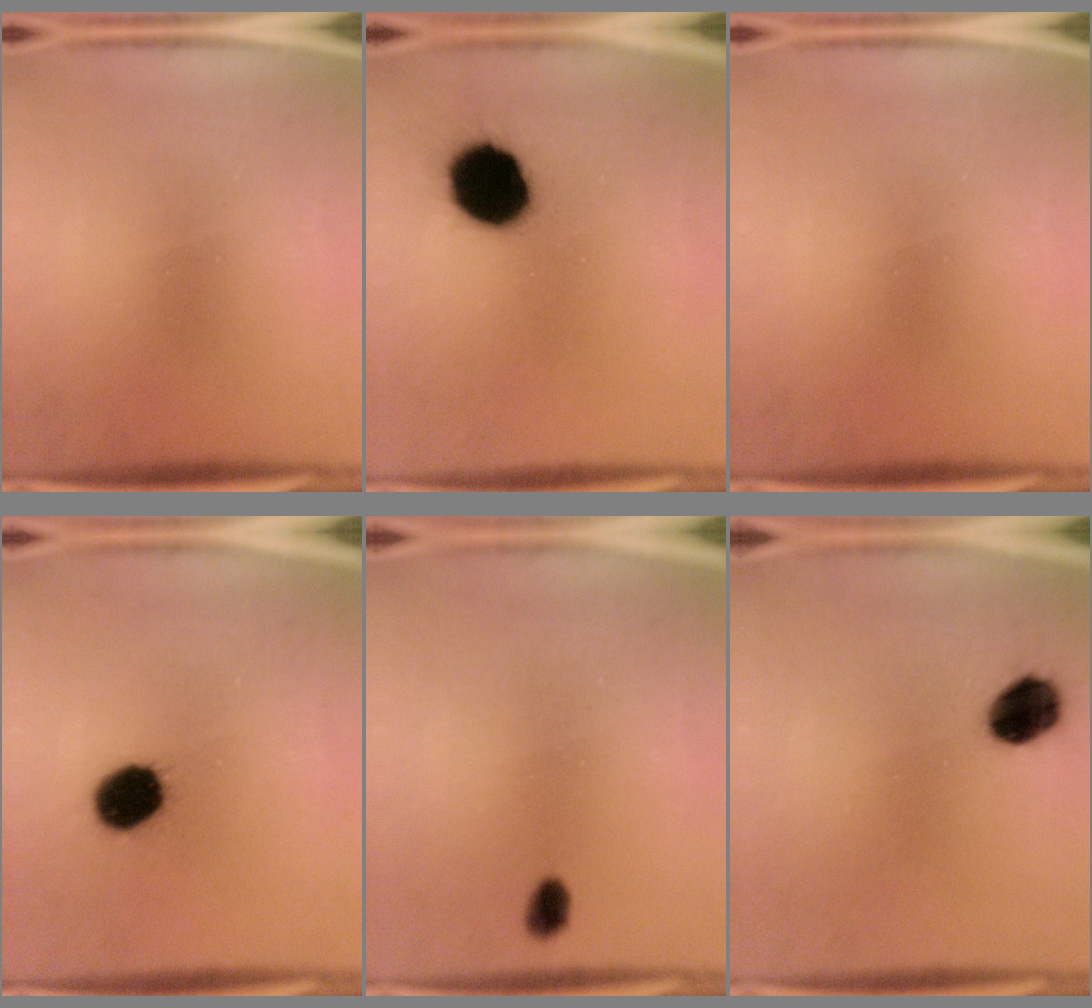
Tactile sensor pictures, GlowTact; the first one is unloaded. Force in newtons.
{"total": 14.6}
{"total": 0.0}
{"total": 10.1}
{"total": 2.7}
{"total": 8.5}